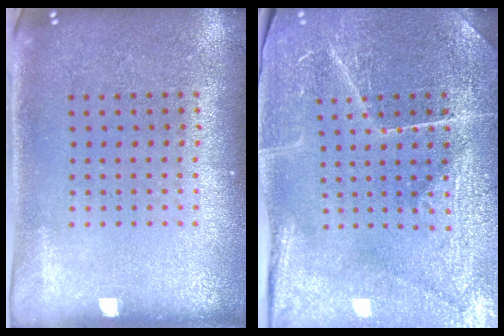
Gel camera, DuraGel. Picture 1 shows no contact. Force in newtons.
{"total": 4.0, "press": 3.9, "slide": 1.1}